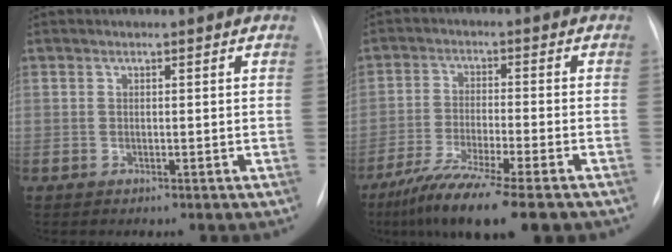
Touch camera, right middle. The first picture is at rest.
{"total": 12.6, "force": [-9.0, 0.4, 8.8], "torque": [-0.153, -0.036, -0.148]}